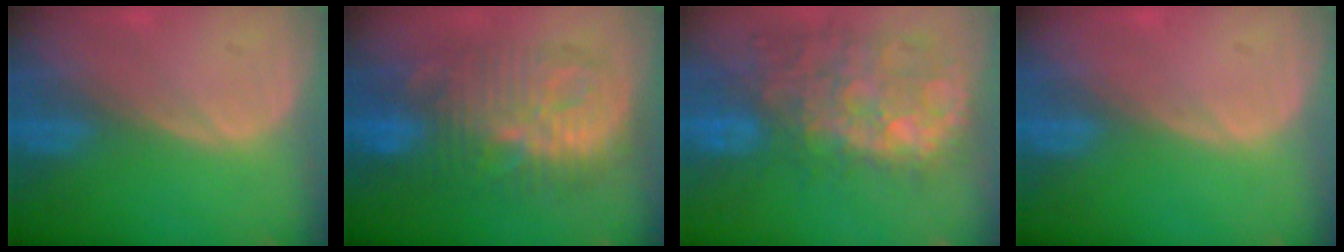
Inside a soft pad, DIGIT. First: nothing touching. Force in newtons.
{"total": 11.1, "press": 11.1, "slide": 0.7}
{"total": 12.9, "press": 11.6, "slide": 5.8}
{"total": 0.0}